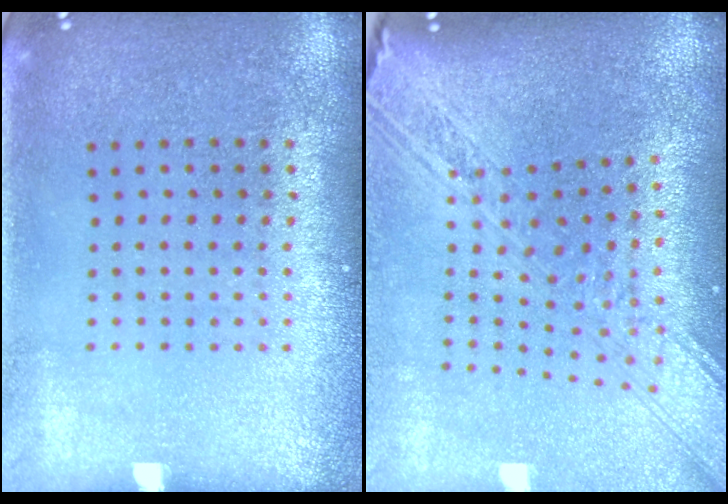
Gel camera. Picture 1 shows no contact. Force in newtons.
{"total": 3.4, "press": 2.5, "slide": 2.3}